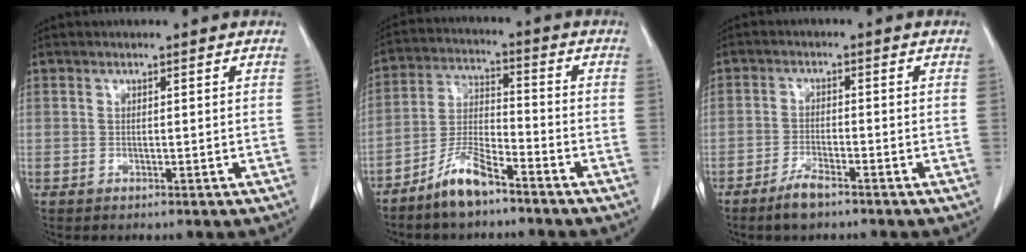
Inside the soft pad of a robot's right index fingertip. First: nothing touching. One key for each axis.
{"total": 7.6, "fx": -5.7, "fy": 1.6, "fz": 4.7, "tx": -0.097, "ty": -0.007, "tz": -0.114}
{"total": 3.5, "fx": -2.7, "fy": 0.7, "fz": 2.2, "tx": -0.041, "ty": 0.000, "tz": -0.049}